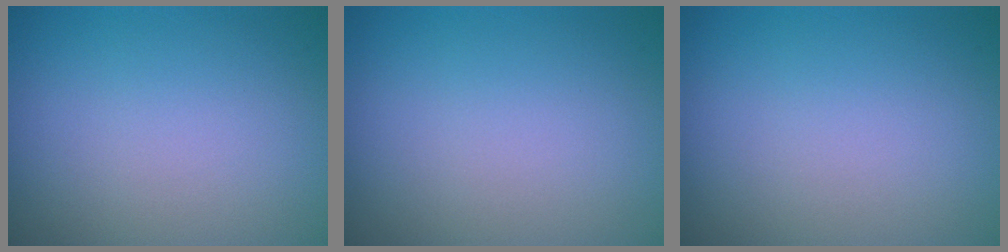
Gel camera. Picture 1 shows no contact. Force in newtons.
{"total": 0.0}
{"total": 0.0}